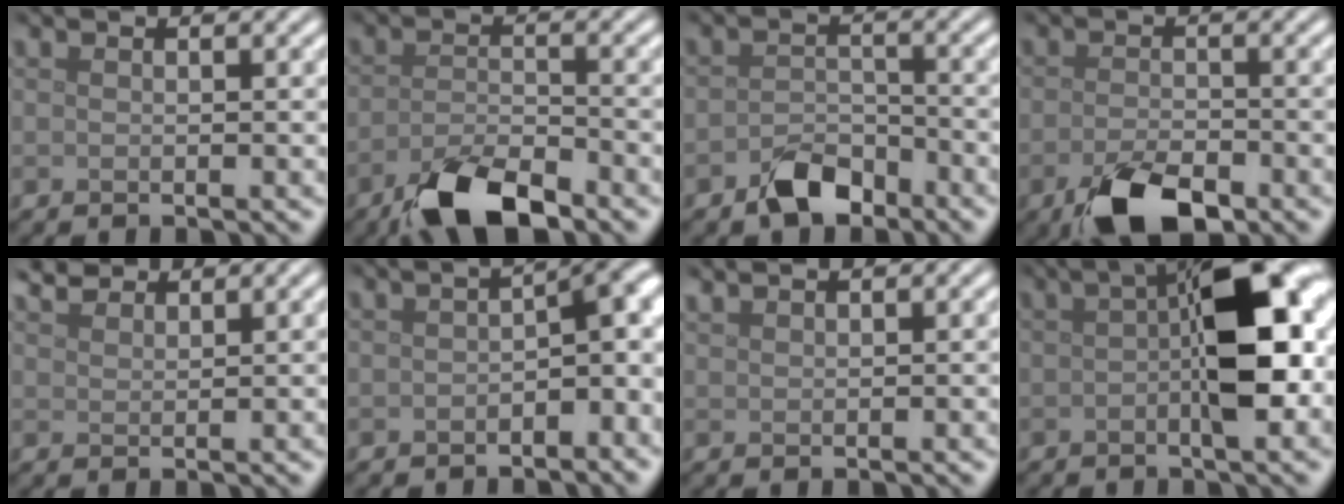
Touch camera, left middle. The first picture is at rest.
{"total": 6.9, "force": [-4.9, 2.3, 4.3], "torque": [-0.084, -0.007, -0.094]}
{"total": 3.6, "force": [-2.6, 2.0, 1.6], "torque": [-0.027, 0.003, -0.050]}
{"total": 6.2, "force": [-3.6, 2.9, 4.2], "torque": [-0.079, -0.011, -0.067]}
{"total": 2.3, "force": [2.2, 0.6, 0.6], "torque": [-0.014, 0.008, 0.041]}
{"total": 5.2, "force": [-1.2, 2.5, 4.4], "torque": [-0.042, 0.010, -0.026]}
{"total": 1.0, "force": [1.0, 0.2, 0.3], "torque": [-0.003, 0.001, 0.017]}
{"total": 10.0, "force": [0.3, 3.3, 9.4], "torque": [-0.138, 0.015, -0.003]}